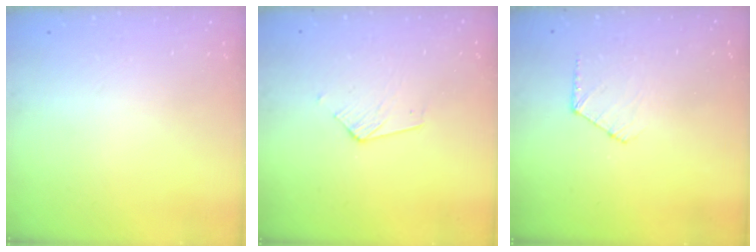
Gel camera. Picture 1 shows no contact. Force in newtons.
{"total": 3.5, "press": 3.5, "slide": 0.4}
{"total": 5.2, "press": 5.2, "slide": 0.4}